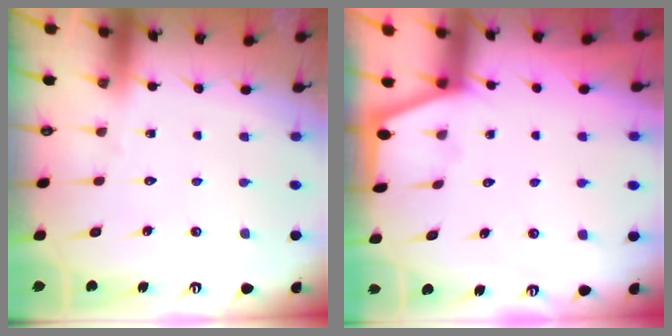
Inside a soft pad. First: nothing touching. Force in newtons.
{"total": 1.1, "press": 1.1, "slide": 0.3}